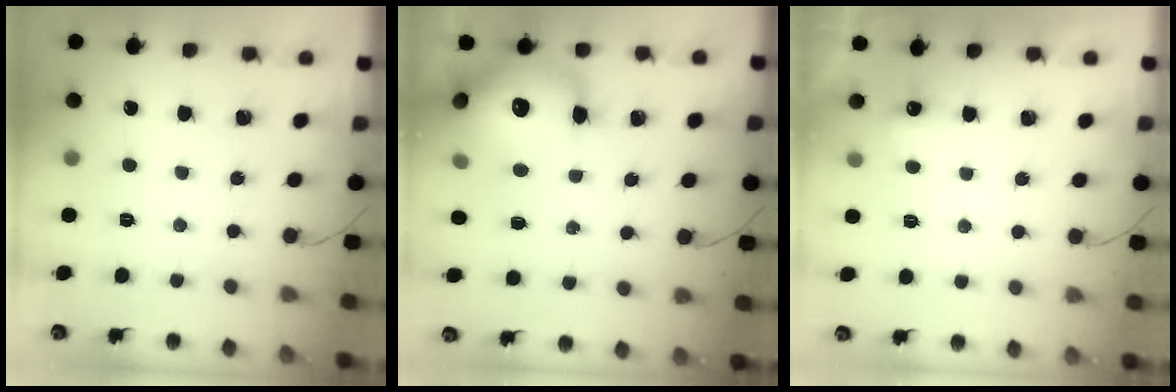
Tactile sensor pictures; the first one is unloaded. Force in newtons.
{"total": 19.6, "press": 19.0, "slide": 4.6}
{"total": 2.9, "press": 2.8, "slide": 0.8}